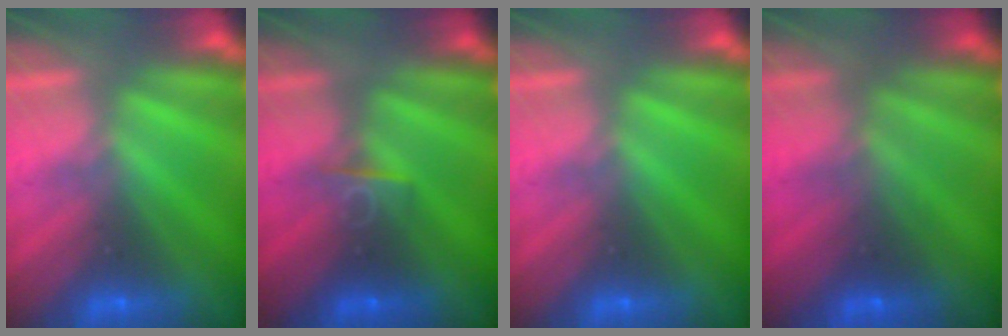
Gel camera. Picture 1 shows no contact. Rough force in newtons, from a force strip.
{"total": 2.6}
{"total": 0.0}
{"total": 1.9}